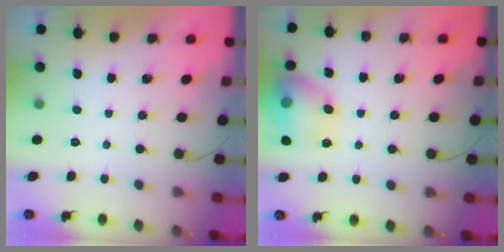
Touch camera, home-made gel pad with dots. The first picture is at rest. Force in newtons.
{"total": 15.7, "press": 15.7, "slide": 1.3}